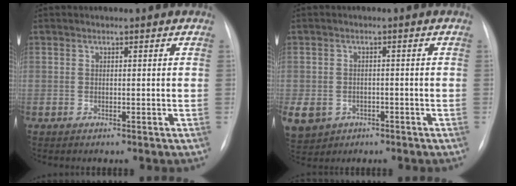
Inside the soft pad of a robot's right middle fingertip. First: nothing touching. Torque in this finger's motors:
{"motor_torque": [0.71, -0.71, 0.64, 0.15]}